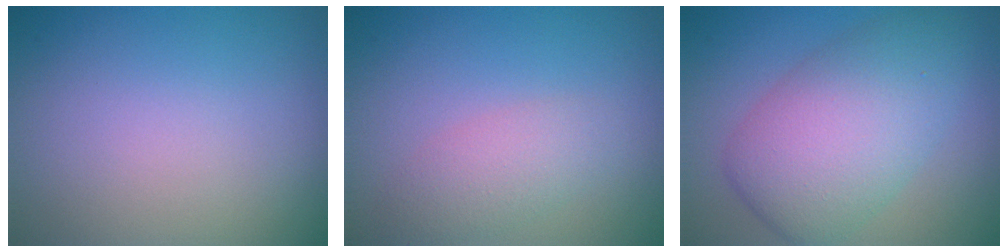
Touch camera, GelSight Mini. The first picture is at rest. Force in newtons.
{"total": 2.4, "press": 2.4, "slide": 0.1}
{"total": 7.3, "press": 7.3, "slide": 0.4}